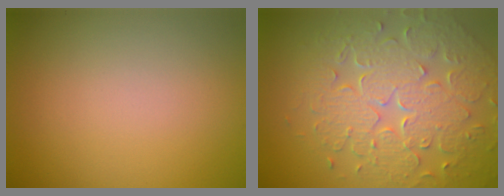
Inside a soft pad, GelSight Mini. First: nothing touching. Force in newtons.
{"total": 8.1, "press": 5.8, "slide": 5.7}